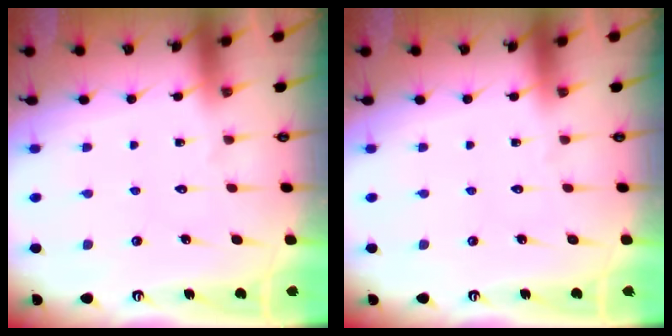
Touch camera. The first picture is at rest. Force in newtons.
{"total": 0.0}